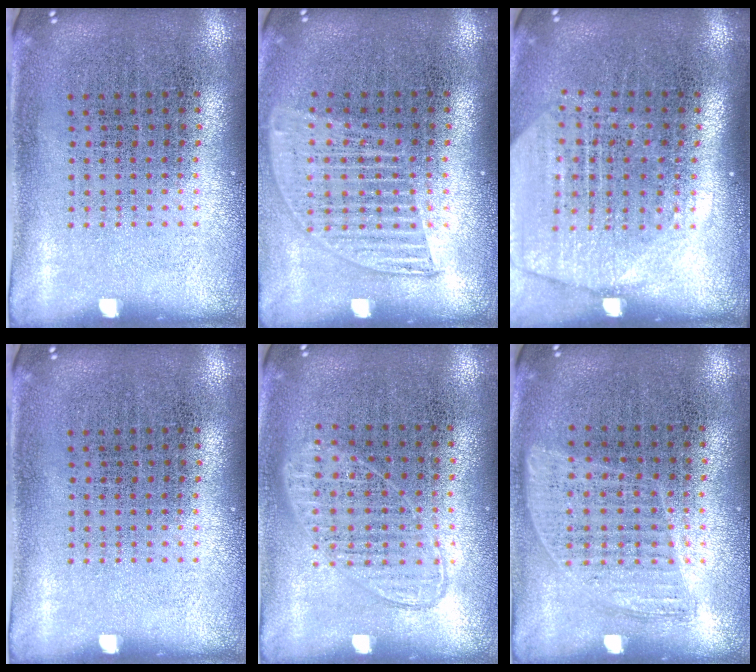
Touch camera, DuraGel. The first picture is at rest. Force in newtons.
{"total": 1.3, "press": 1.1, "slide": 0.6}
{"total": 1.9, "press": 1.6, "slide": 1.0}
{"total": 0.0}
{"total": 0.9, "press": 0.9, "slide": 0.3}
{"total": 0.9, "press": 0.8, "slide": 0.4}